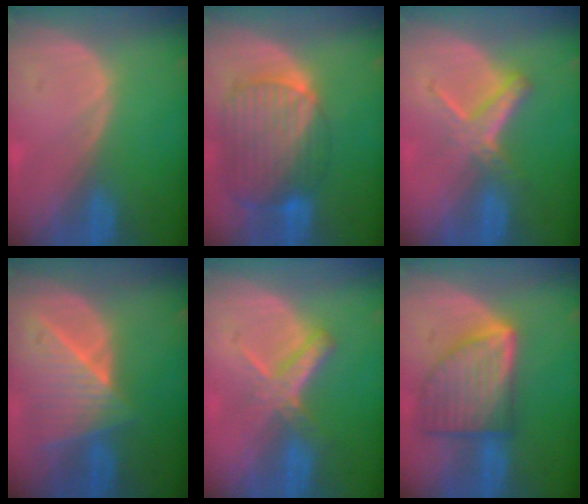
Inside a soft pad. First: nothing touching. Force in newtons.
{"total": 10.6, "press": 9.1, "slide": 5.4}
{"total": 5.8, "press": 5.2, "slide": 2.7}
{"total": 8.0, "press": 7.3, "slide": 3.2}
{"total": 5.8, "press": 5.3, "slide": 2.4}
{"total": 9.3, "press": 9.3, "slide": 0.5}